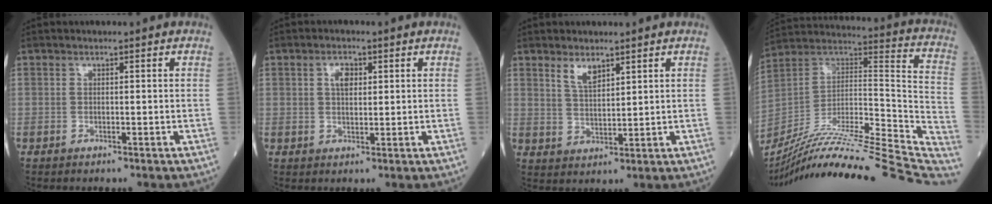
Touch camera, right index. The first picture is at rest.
{"total": 2.9, "force": [1.0, 1.5, 2.2], "torque": [-0.040, 0.004, 0.016]}
{"total": 3.7, "force": [2.5, 1.2, 2.4], "torque": [-0.047, -0.003, 0.053]}
{"total": 39.7, "force": [-34.4, 1.9, 19.7], "torque": [-0.227, -0.051, -0.503]}